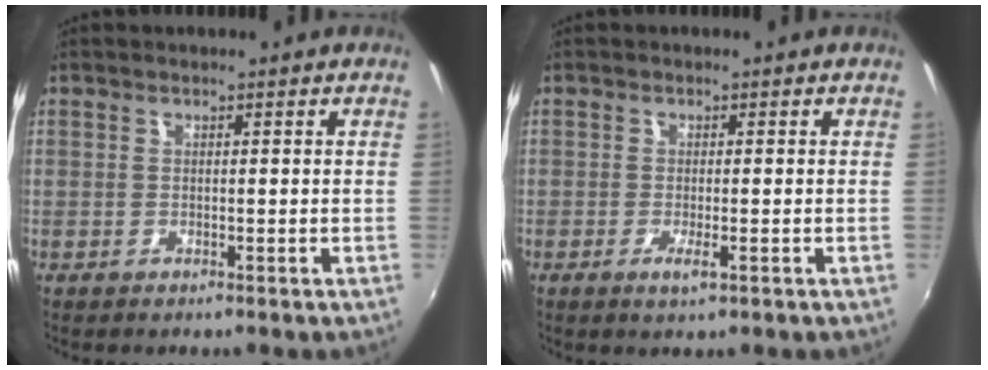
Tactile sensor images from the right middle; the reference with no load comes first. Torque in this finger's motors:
{"motor_torque": [1.01, -1.13, 0.04, 0.05]}